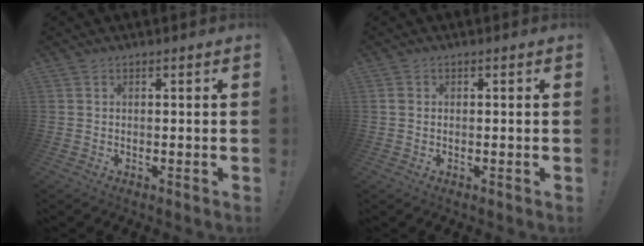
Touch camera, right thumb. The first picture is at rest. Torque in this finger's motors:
{"motor_torque": [0.09, 0.23, 0.07, -0.51, -0.01]}